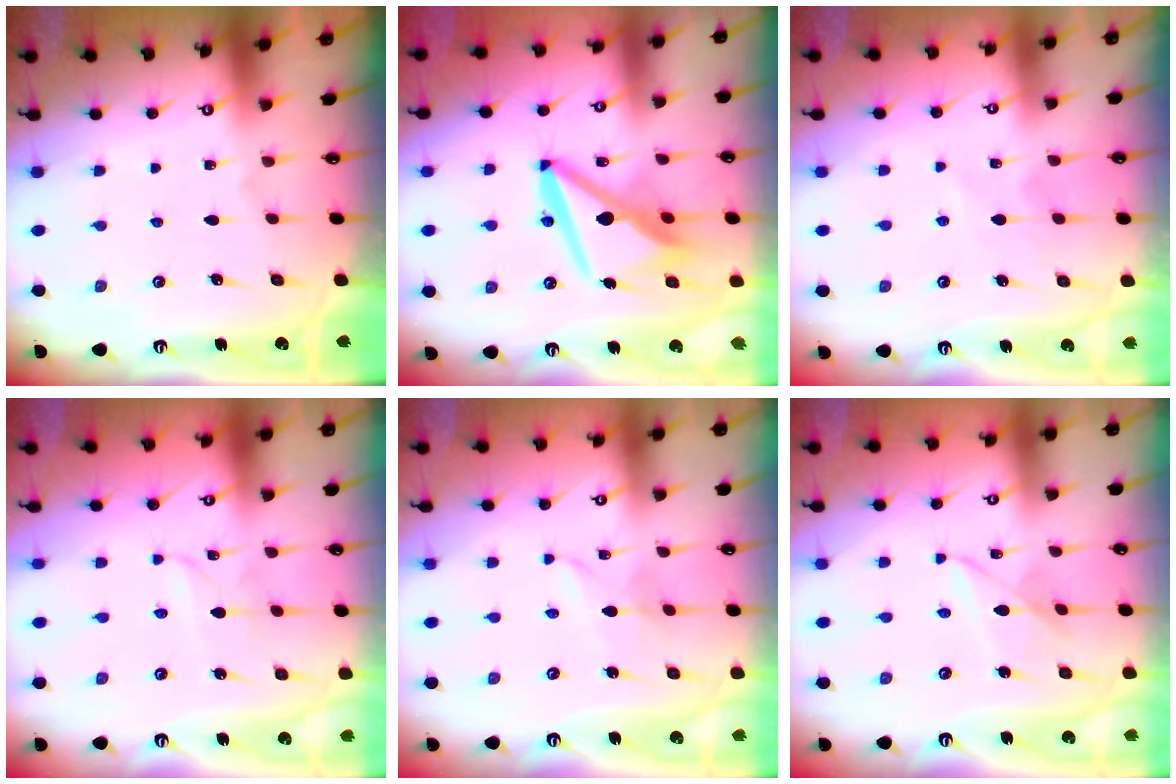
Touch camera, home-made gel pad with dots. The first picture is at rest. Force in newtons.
{"total": 12.9, "press": 12.8, "slide": 1.7}
{"total": 4.2, "press": 4.1, "slide": 0.6}
{"total": 1.5, "press": 1.5, "slide": 0.2}
{"total": 2.0, "press": 2.0, "slide": 0.1}
{"total": 4.5, "press": 4.5, "slide": 0.3}